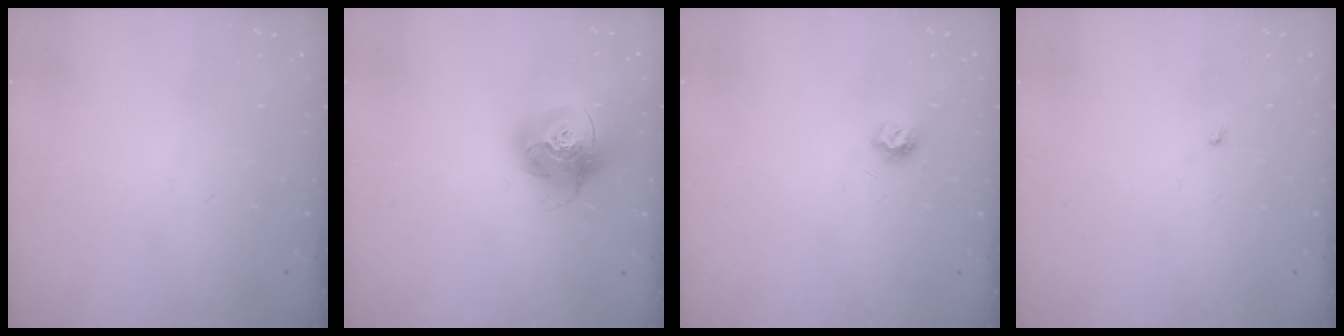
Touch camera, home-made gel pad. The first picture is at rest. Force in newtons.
{"total": 15.3, "press": 15.2, "slide": 1.8}
{"total": 6.8, "press": 6.8, "slide": 0.6}
{"total": 1.9, "press": 1.9, "slide": 0.3}